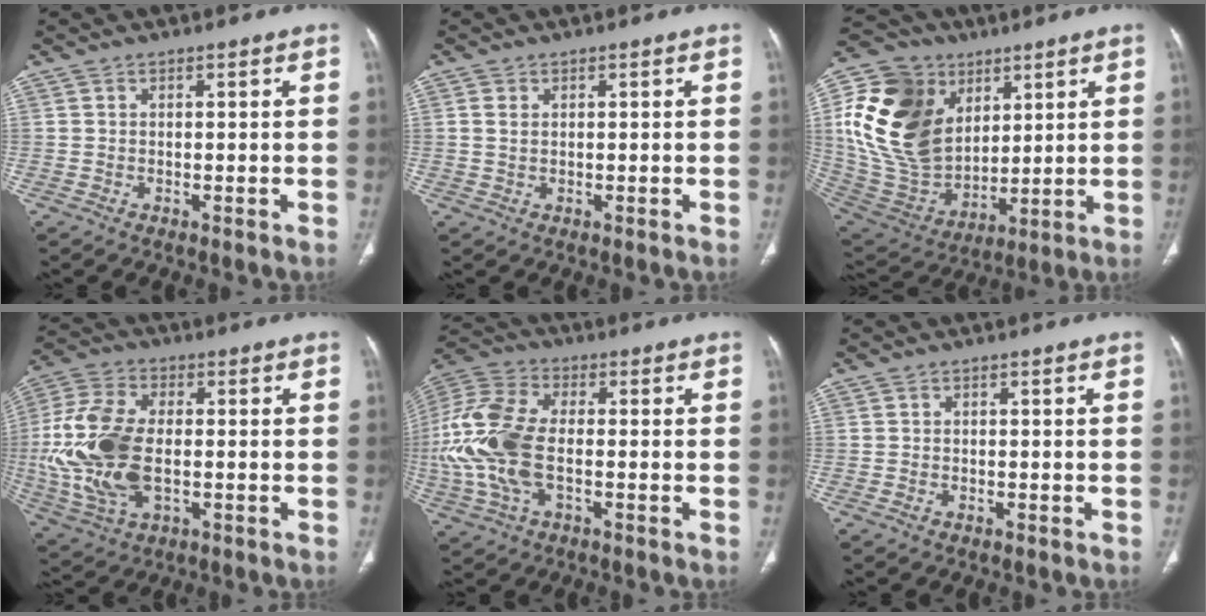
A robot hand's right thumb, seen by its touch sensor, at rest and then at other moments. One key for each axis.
{"total": 1.6, "fx": 0.4, "fy": 1.2, "fz": 1.0, "tx": -0.022, "ty": 0.000, "tz": 0.011}
{"total": 25.2, "fx": 7.2, "fy": 18.6, "fz": 15.4, "tx": -0.284, "ty": -0.010, "tz": 0.147}
{"total": 17.5, "fx": -1.5, "fy": 9.8, "fz": 14.4, "tx": -0.323, "ty": 0.003, "tz": -0.024}
{"total": 16.3, "fx": -2.2, "fy": 8.7, "fz": 13.6, "tx": -0.315, "ty": 0.018, "tz": -0.042}
{"total": 0.9, "fx": -0.6, "fy": 0.5, "fz": 0.5, "tx": -0.016, "ty": 0.008, "tz": -0.006}